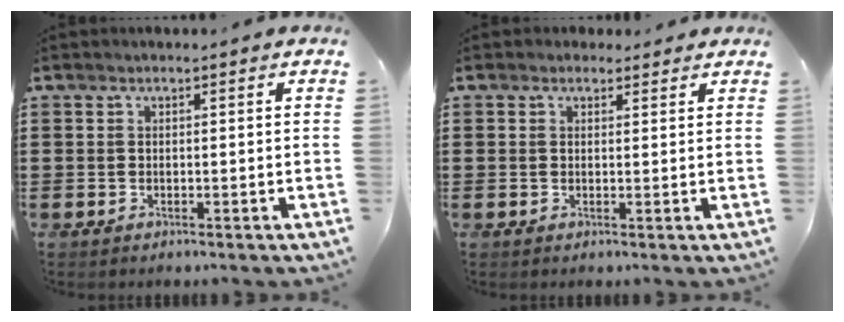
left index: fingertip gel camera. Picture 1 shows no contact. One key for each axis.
{"total": 1.5, "fx": 1.3, "fy": 0.9, "fz": 0.2, "tx": -0.009, "ty": 0.007, "tz": 0.025}